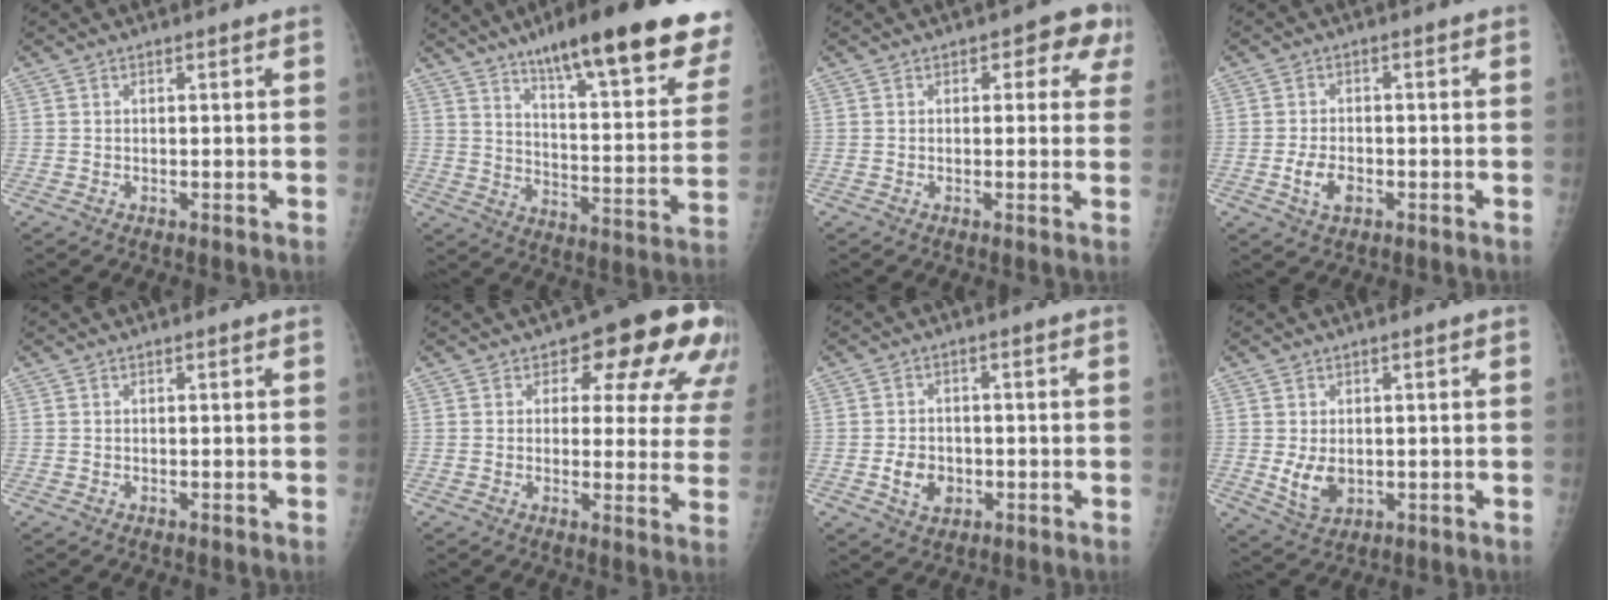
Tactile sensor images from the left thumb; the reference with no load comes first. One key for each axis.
{"total": 26.7, "fx": 18.0, "fy": 5.4, "fz": 19.0, "tx": -0.239, "ty": -0.060, "tz": 0.255}
{"total": 5.0, "fx": 2.1, "fy": 3.1, "fz": 3.4, "tx": 0.007, "ty": -0.001, "tz": 0.012}
{"total": 4.2, "fx": -1.5, "fy": 2.5, "fz": 3.0, "tx": -0.055, "ty": 0.006, "tz": -0.024}
{"total": 0.0}
{"total": 14.0, "fx": 7.1, "fy": 7.2, "fz": 9.7, "tx": -0.060, "ty": -0.030, "tz": 0.070}
{"total": 5.1, "fx": -1.3, "fy": 3.9, "fz": 2.9, "tx": -0.036, "ty": 0.006, "tz": -0.018}
{"total": 5.0, "fx": -0.2, "fy": 3.4, "fz": 3.7, "tx": -0.058, "ty": -0.012, "tz": 0.010}